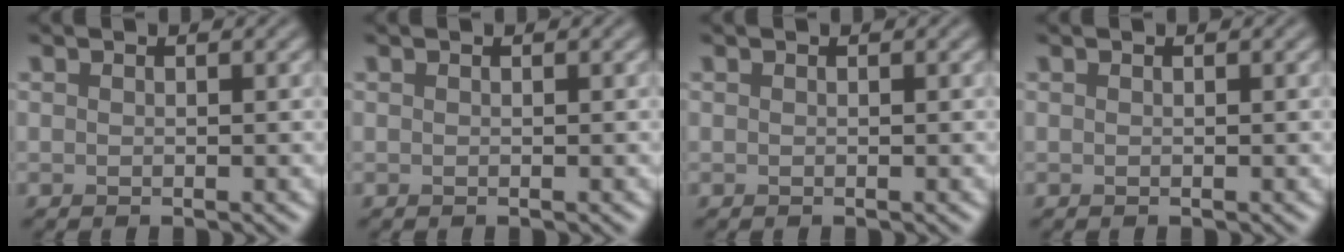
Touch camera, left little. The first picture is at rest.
{"total": 0.0}
{"total": 0.0}
{"total": 0.0}